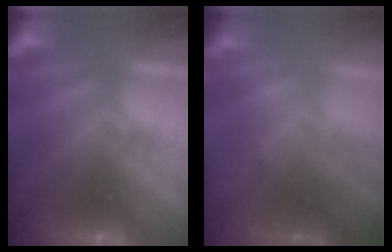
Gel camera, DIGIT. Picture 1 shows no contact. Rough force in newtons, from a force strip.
{"total": 1.5}